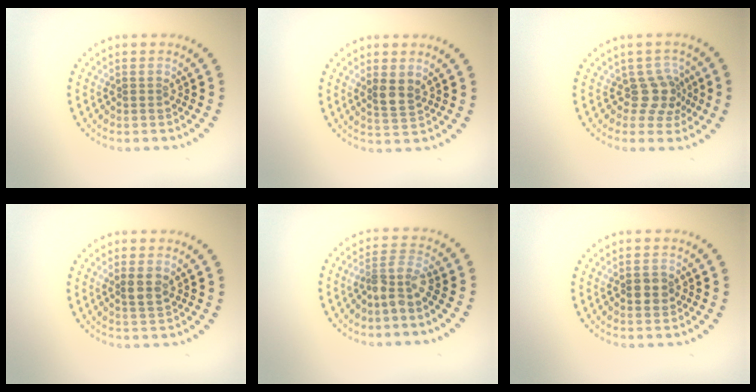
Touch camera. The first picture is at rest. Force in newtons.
{"total": 2.0, "press": 1.8, "slide": 0.9}
{"total": 2.7, "press": 2.2, "slide": 1.7}
{"total": 1.8, "press": 1.7, "slide": 0.4}
{"total": 2.7, "press": 1.9, "slide": 1.9}
{"total": 2.0, "press": 2.0, "slide": 0.2}